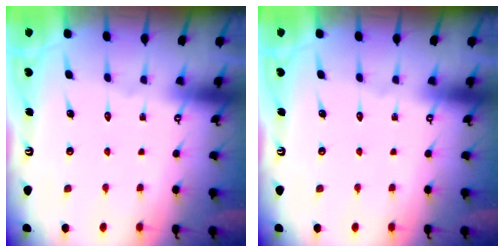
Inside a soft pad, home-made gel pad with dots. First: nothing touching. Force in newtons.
{"total": 0.0}